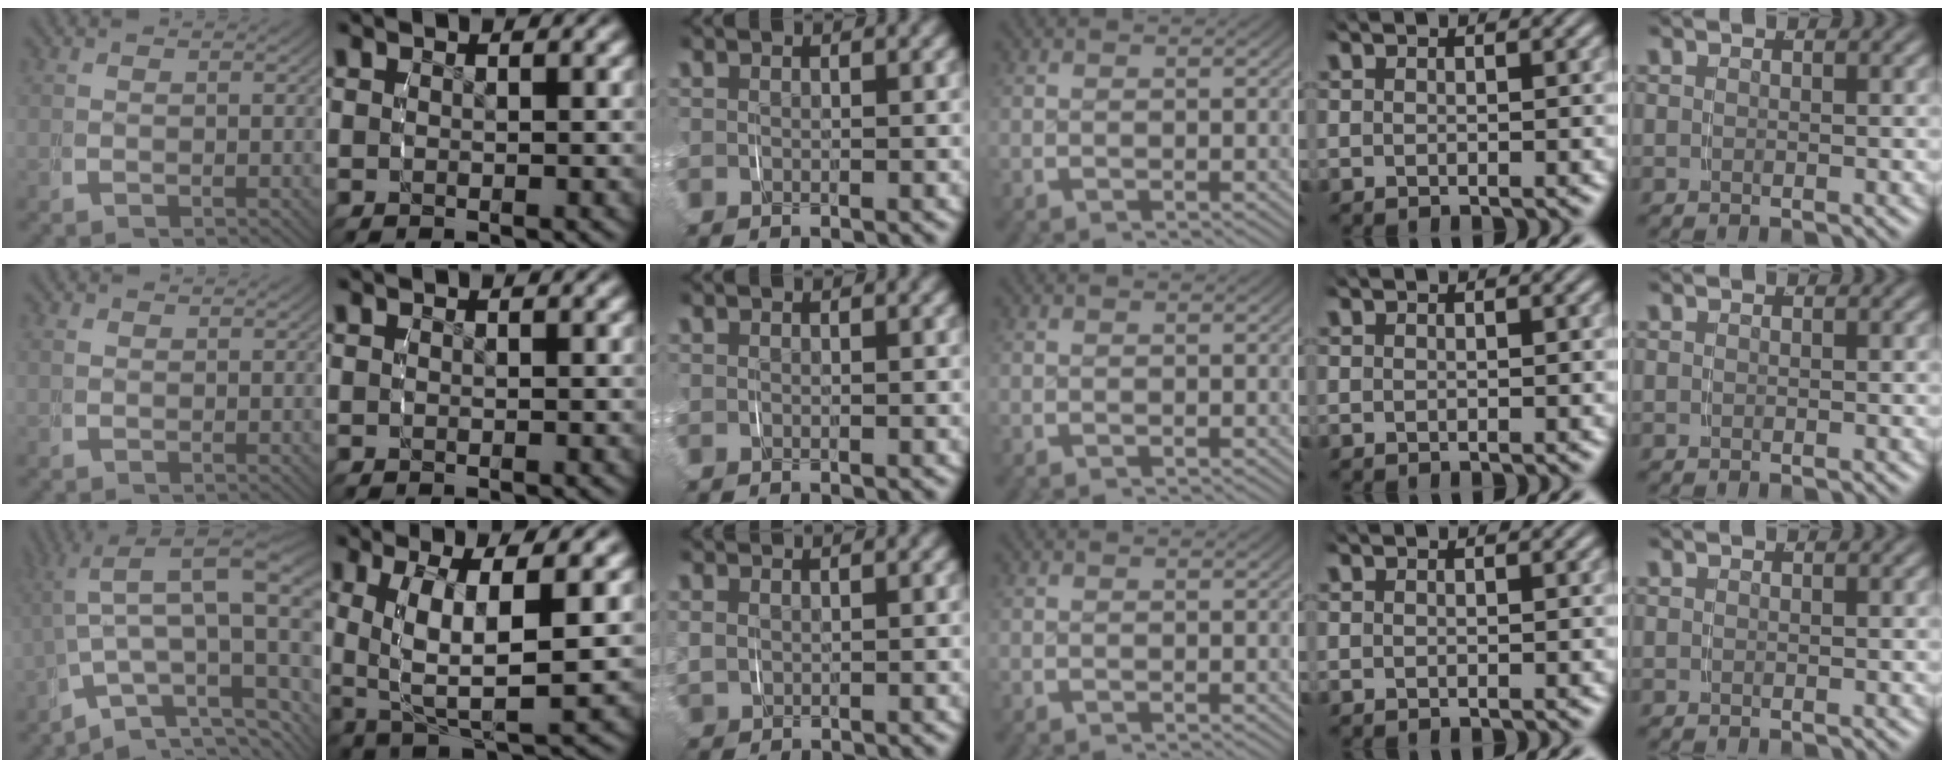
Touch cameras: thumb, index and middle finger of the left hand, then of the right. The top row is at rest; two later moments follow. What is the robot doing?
{"motion": "grasp_and_lifting", "object": "shirt"}